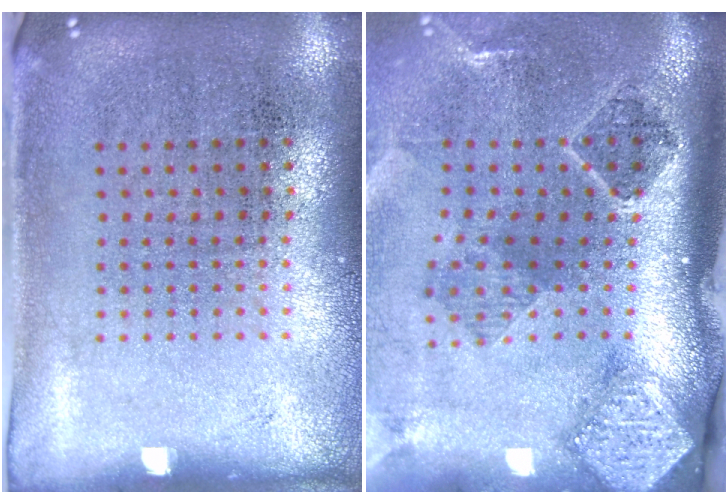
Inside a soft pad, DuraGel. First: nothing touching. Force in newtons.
{"total": 2.9, "press": 1.8, "slide": 2.2}